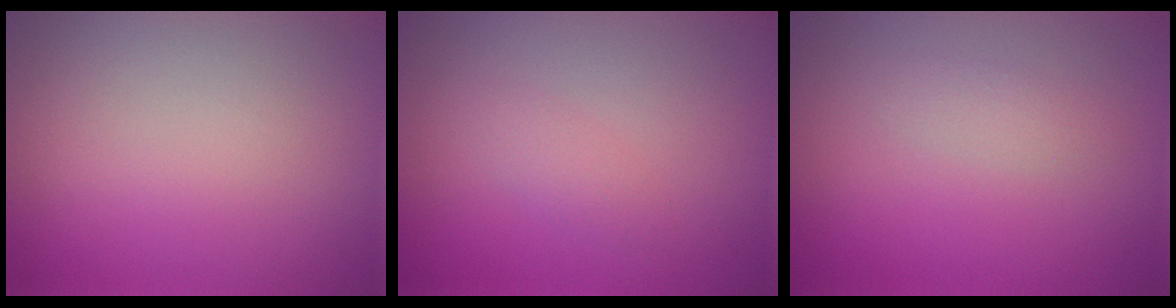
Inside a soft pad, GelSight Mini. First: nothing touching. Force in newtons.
{"total": 1.2, "press": 1.2, "slide": 0.1}
{"total": 1.1, "press": 1.1, "slide": 0.0}